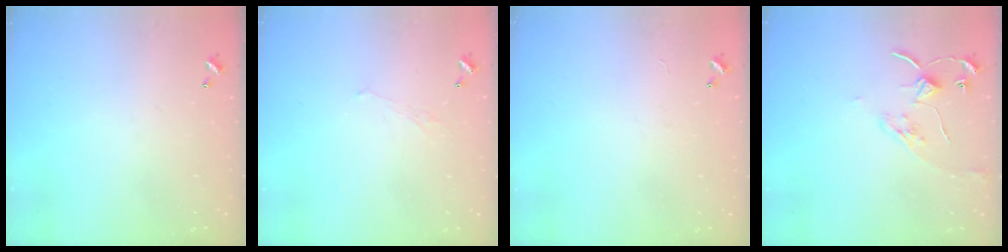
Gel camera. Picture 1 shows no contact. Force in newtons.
{"total": 0.6, "press": 0.2, "slide": 0.6}
{"total": 2.4, "press": 2.4, "slide": 0.3}
{"total": 7.8, "press": 7.8, "slide": 0.3}